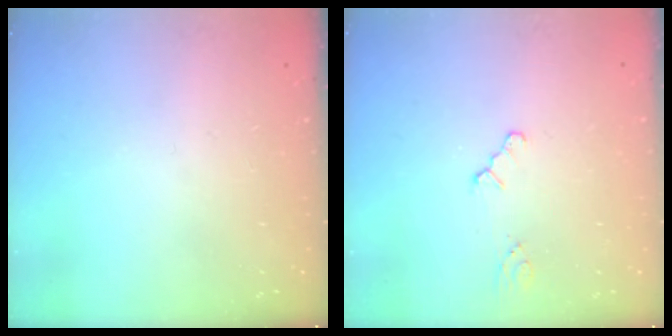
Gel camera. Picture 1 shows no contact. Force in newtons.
{"total": 1.0, "press": 1.0, "slide": 0.3}